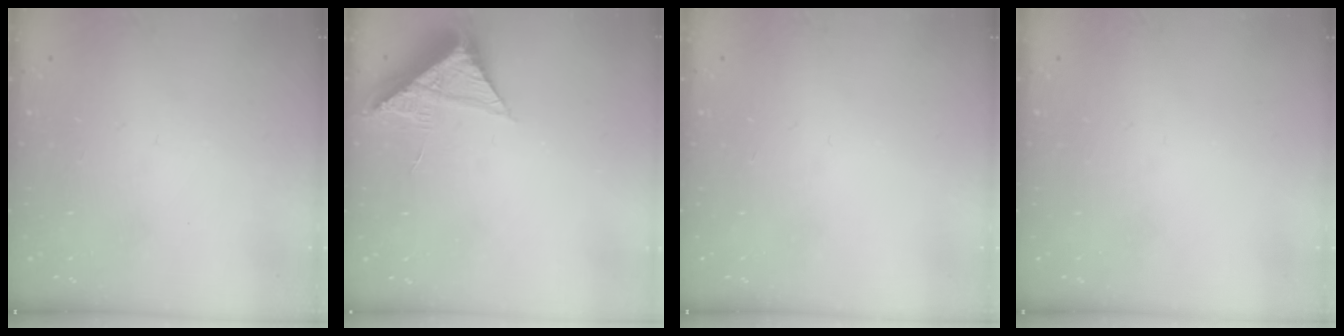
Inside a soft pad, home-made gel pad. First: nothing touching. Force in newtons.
{"total": 8.5, "press": 8.5, "slide": 0.5}
{"total": 0.0}
{"total": 0.0}